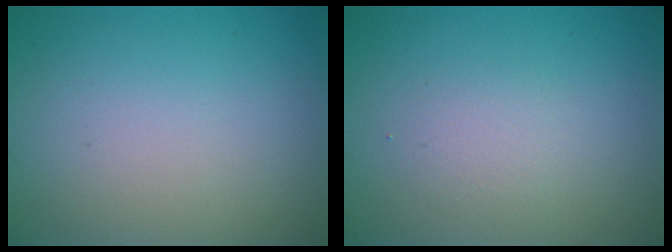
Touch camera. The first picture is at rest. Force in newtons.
{"total": 1.6, "press": 1.6, "slide": 0.1}